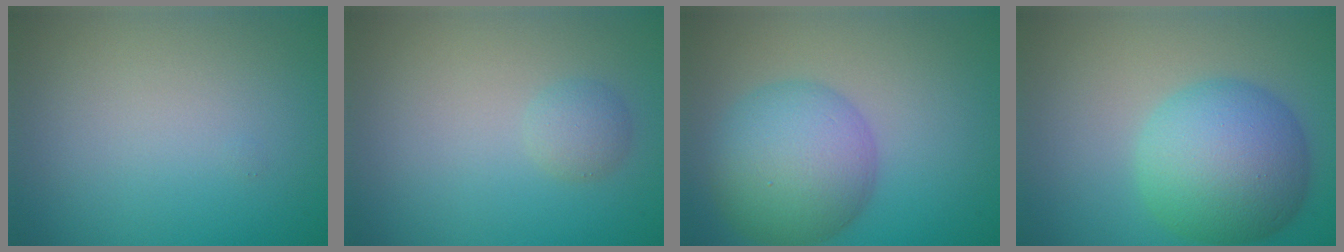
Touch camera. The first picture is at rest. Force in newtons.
{"total": 1.3, "press": 1.3, "slide": 0.2}
{"total": 7.8, "press": 7.8, "slide": 0.4}
{"total": 8.4, "press": 8.4, "slide": 0.3}